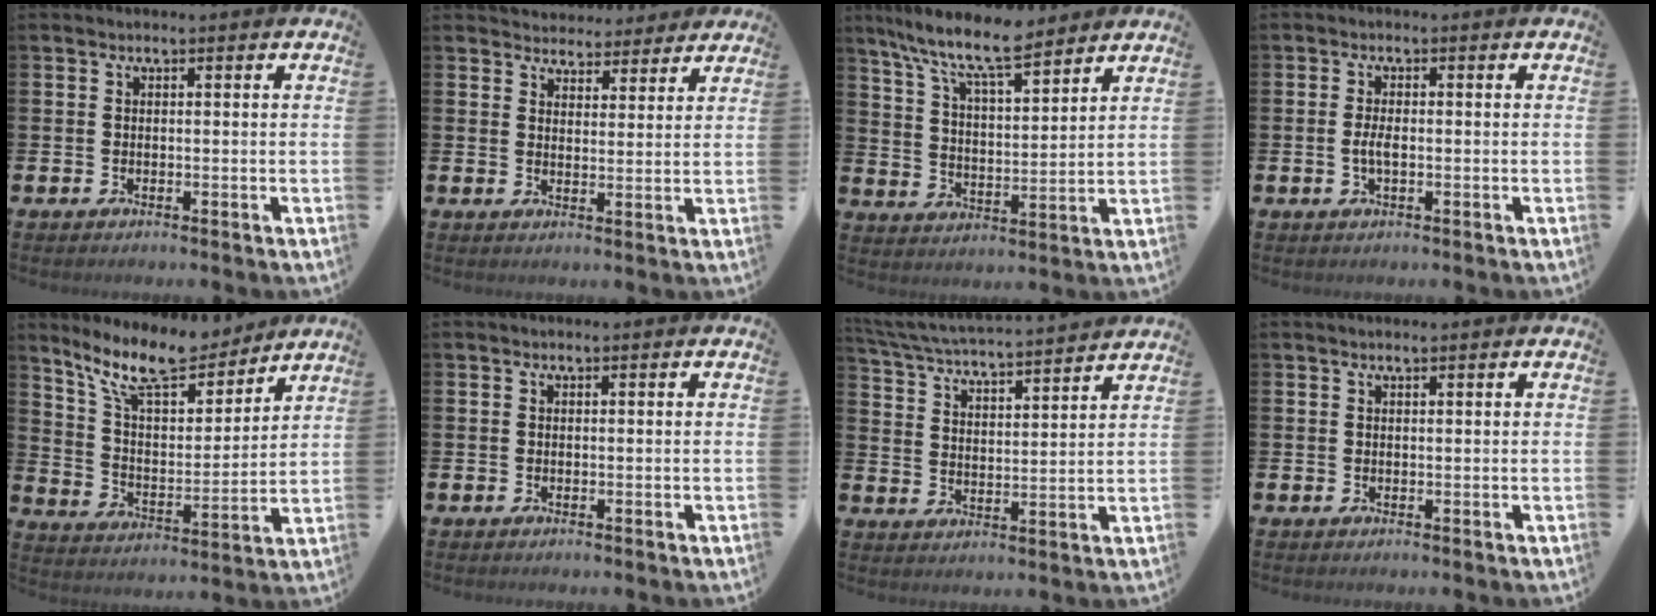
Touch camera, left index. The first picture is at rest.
{"total": 4.0, "force": [3.8, 1.2, -0.4], "torque": [-0.009, -0.025, 0.069]}
{"total": 9.5, "force": [8.3, 1.6, 4.4], "torque": [-0.107, -0.045, 0.144]}
{"total": 2.2, "force": [-0.3, 0.8, 2.0], "torque": [-0.032, -0.002, -0.008]}
{"total": 11.6, "force": [10.2, 3.2, 4.5], "torque": [-0.128, -0.056, 0.185]}
{"total": 0.0}
{"total": 4.8, "force": [4.7, 0.0, 1.1], "torque": [-0.050, -0.041, 0.077]}
{"total": 0.6, "force": [0.6, 0.0, 0.2], "torque": [0.001, -0.001, 0.009]}